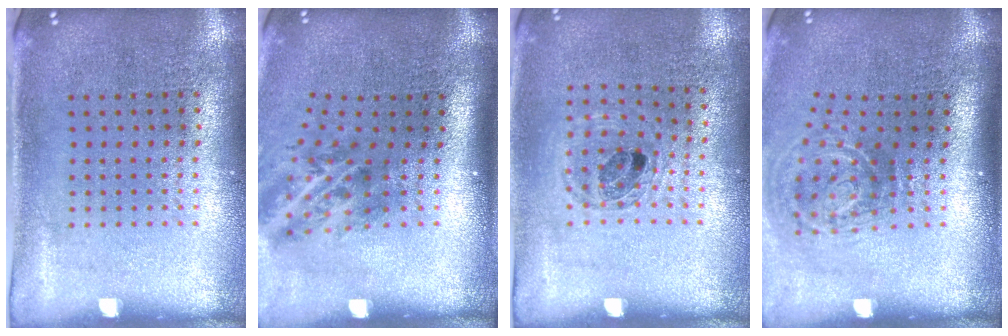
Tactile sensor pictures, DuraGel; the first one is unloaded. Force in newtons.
{"total": 2.1, "press": 1.3, "slide": 1.6}
{"total": 0.9, "press": 0.9, "slide": 0.0}
{"total": 2.0, "press": 1.2, "slide": 1.6}